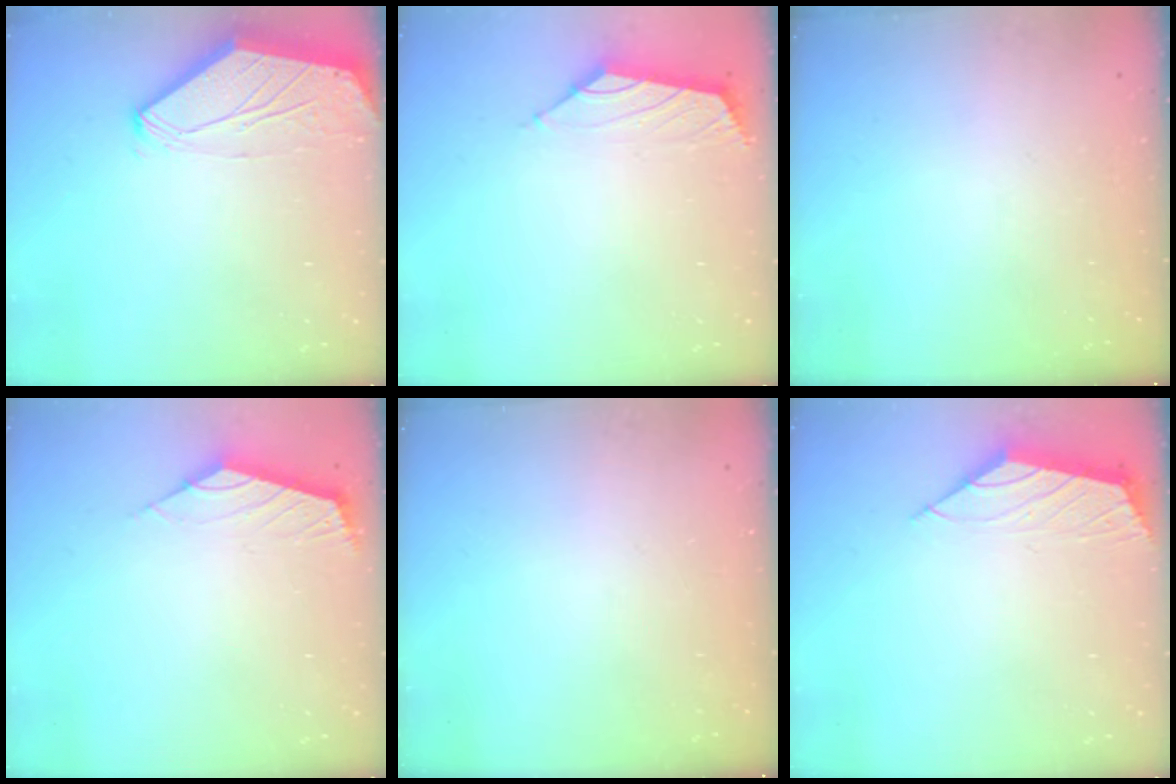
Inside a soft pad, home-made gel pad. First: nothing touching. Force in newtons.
{"total": 1.5, "press": 1.4, "slide": 0.7}
{"total": 0.0}
{"total": 2.4, "press": 2.3, "slide": 0.6}
{"total": 0.0}
{"total": 2.2, "press": 2.2, "slide": 0.5}